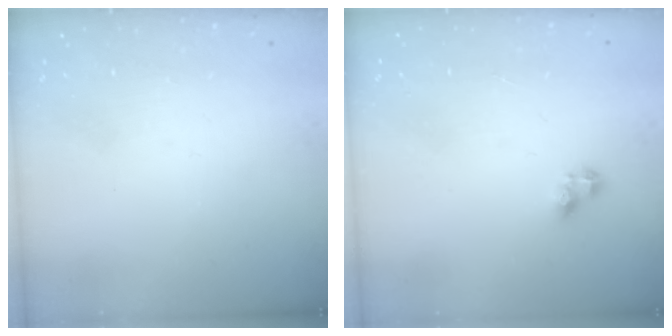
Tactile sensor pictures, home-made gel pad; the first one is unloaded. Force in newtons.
{"total": 3.7, "press": 3.7, "slide": 0.5}